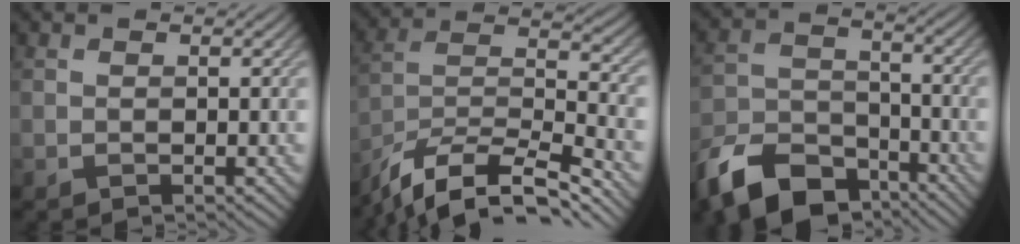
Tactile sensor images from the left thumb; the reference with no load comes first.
{"total": 14.3, "force": [-12.0, 3.3, 7.1], "torque": [-0.141, 0.003, -0.209]}
{"total": 12.5, "force": [-9.2, 6.1, 5.9], "torque": [-0.131, -0.019, -0.175]}